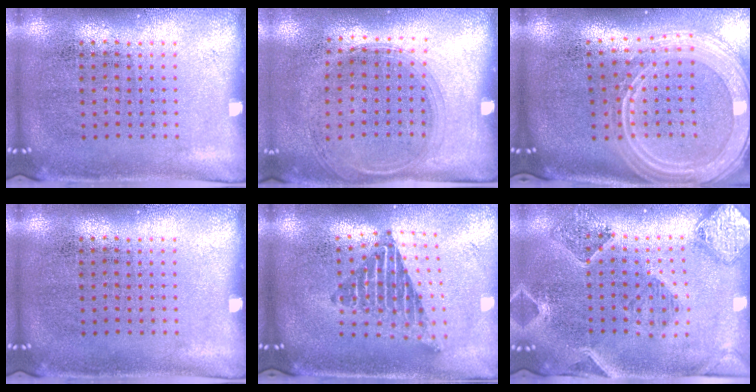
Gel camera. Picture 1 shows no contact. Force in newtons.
{"total": 1.4, "press": 1.2, "slide": 0.6}
{"total": 3.1, "press": 2.5, "slide": 1.8}
{"total": 0.0}
{"total": 2.1, "press": 1.6, "slide": 1.4}
{"total": 1.4, "press": 1.4, "slide": 0.4}